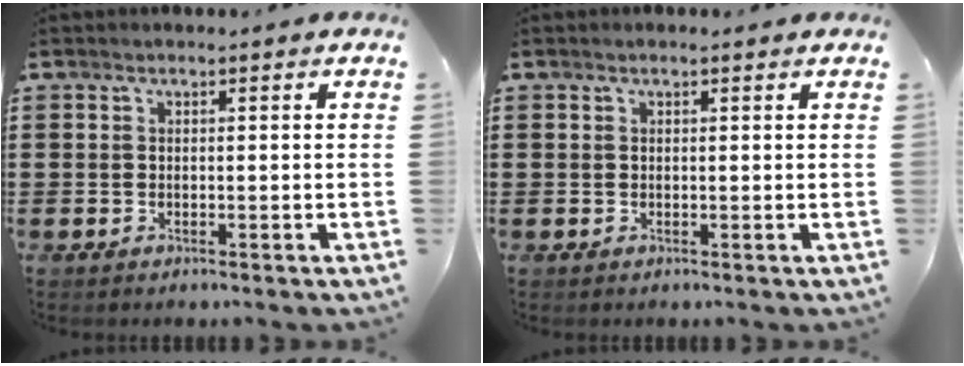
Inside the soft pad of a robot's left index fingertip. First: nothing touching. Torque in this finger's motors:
{"motor_torque": [1.58, 0.27, 0.12, 0.02]}